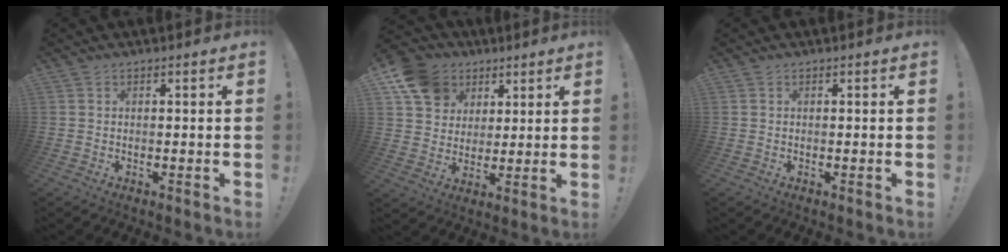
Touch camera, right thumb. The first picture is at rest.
{"total": 13.3, "force": [6.6, 10.4, 5.1], "torque": [-0.082, -0.034, 0.132]}
{"total": 0.0}